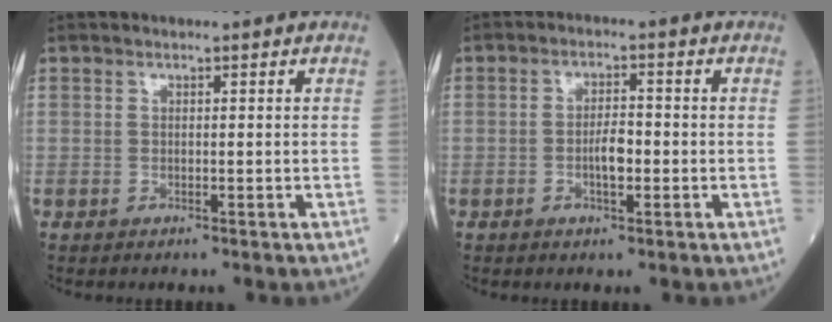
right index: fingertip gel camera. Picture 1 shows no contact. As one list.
[{"total": 3.7, "force": [-0.8, 1.1, 3.4], "torque": [-0.062, 0.002, -0.014]}]